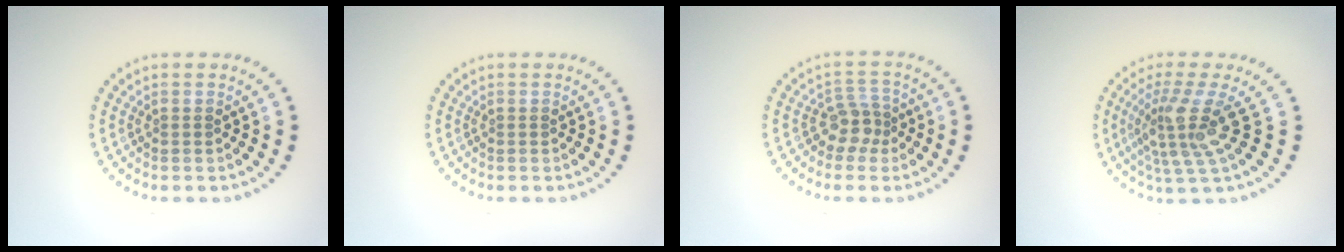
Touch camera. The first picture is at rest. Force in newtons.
{"total": 0.0}
{"total": 2.4, "press": 1.9, "slide": 1.6}
{"total": 4.5, "press": 3.2, "slide": 3.1}